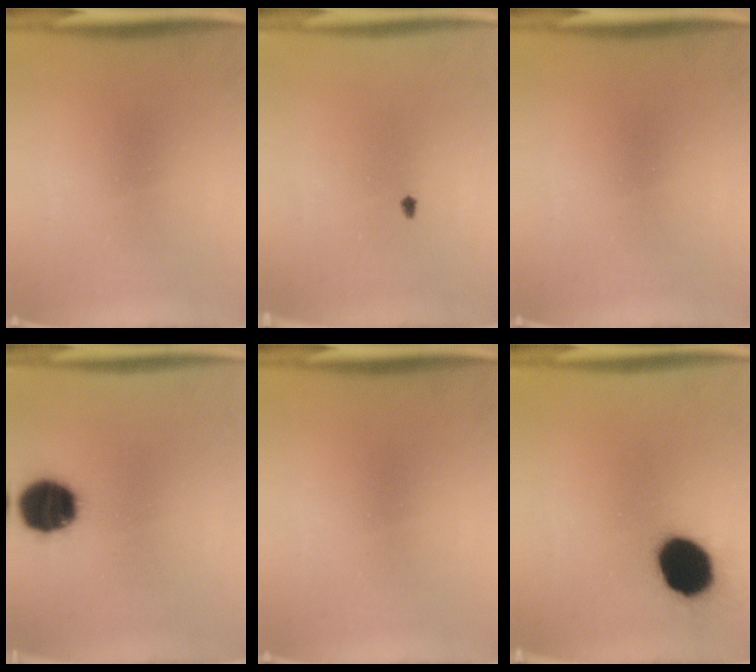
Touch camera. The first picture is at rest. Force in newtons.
{"total": 0.7}
{"total": 0.0}
{"total": 14.1}
{"total": 0.0}
{"total": 14.9}